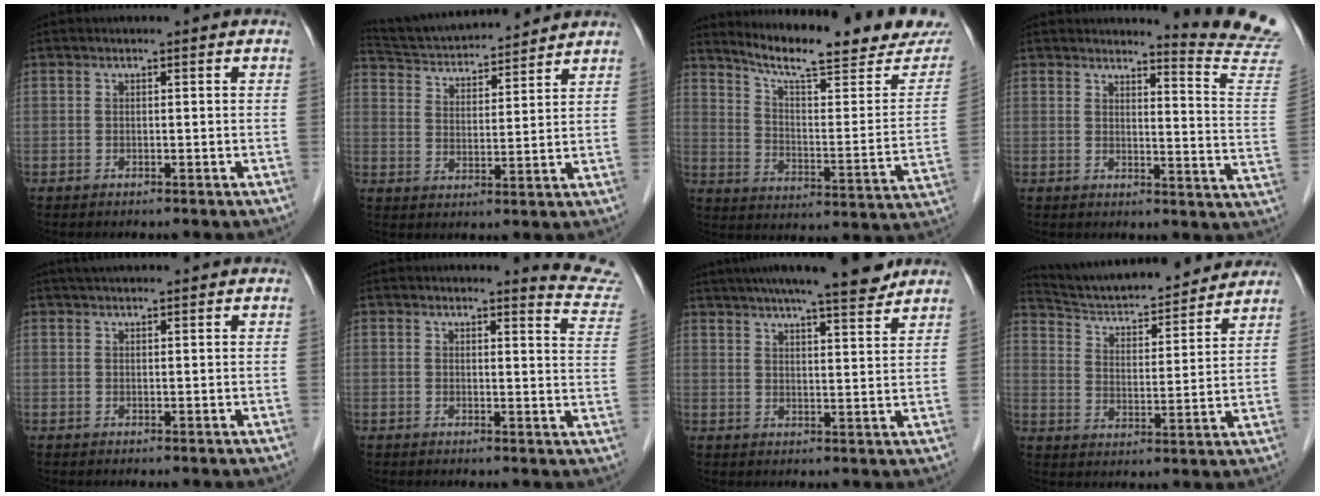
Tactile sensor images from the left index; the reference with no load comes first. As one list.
[{"total": 14.8, "force": [13.9, 2.0, 4.5], "torque": [-0.083, 0.029, 0.228]}, {"total": 21.6, "force": [19.5, 1.8, 9.2], "torque": [-0.136, -0.054, 0.263]}, {"total": 11.9, "force": [11.7, -1.8, 0.5], "torque": [-0.007, -0.128, 0.115]}, {"total": 5.5, "force": [5.0, 0.5, 2.3], "torque": [-0.032, 0.038, 0.071]}, {"total": 7.3, "force": [7.2, -0.5, 0.0], "torque": [-0.001, -0.070, 0.059]}, {"total": 14.1, "force": [12.2, 0.8, 6.9], "torque": [-0.108, 0.011, 0.168]}, {"total": 19.5, "force": [18.2, 2.8, 6.2], "torque": [-0.095, 0.008, 0.266]}]